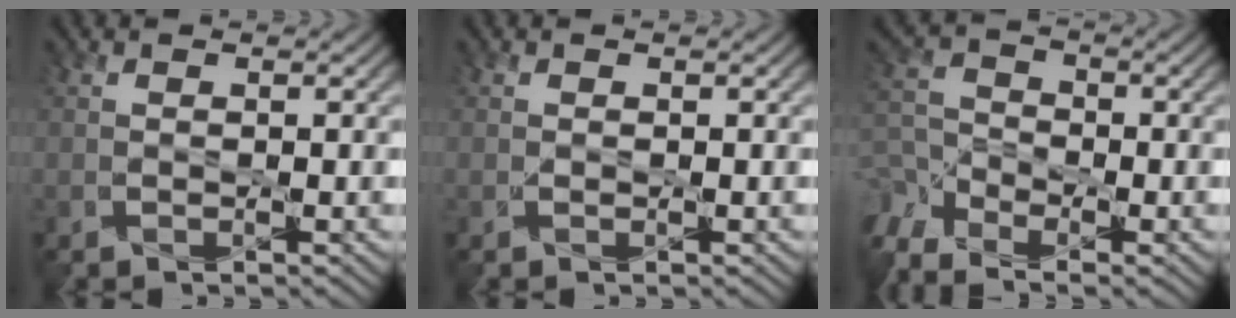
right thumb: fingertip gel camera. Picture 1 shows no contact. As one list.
[{"total": 0.0}, {"total": 8.3, "force": [-6.0, 4.3, 3.9], "torque": [-0.103, -0.028, -0.110]}]